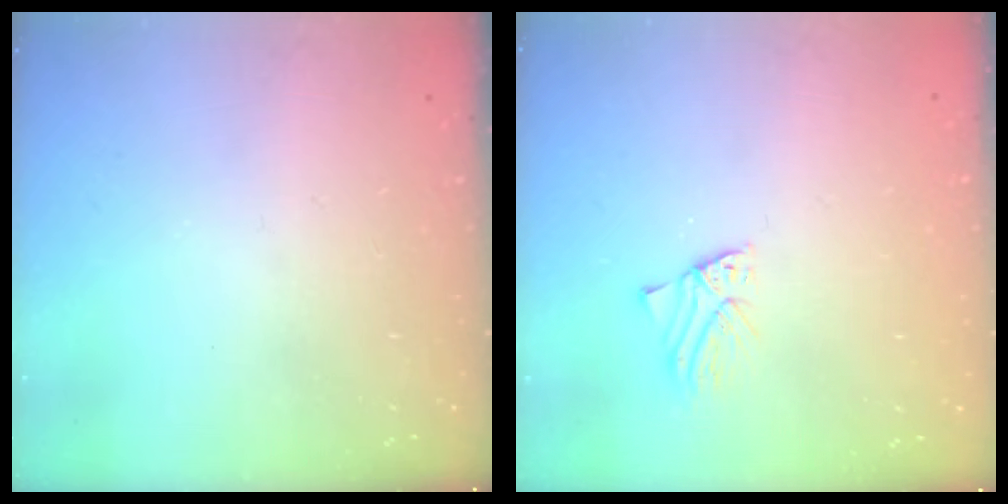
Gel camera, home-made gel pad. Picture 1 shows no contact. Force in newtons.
{"total": 1.2, "press": 1.2, "slide": 0.1}